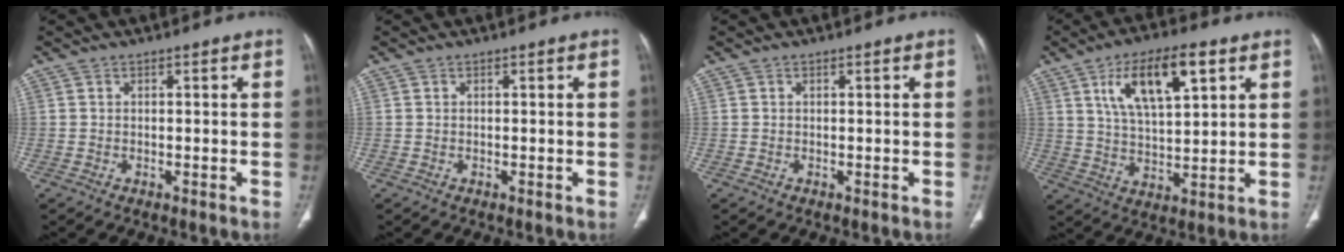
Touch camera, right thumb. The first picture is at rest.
{"total": 0.0}
{"total": 0.0}
{"total": 13.9, "force": [6.1, 5.5, 11.3], "torque": [-0.178, -0.012, 0.111]}